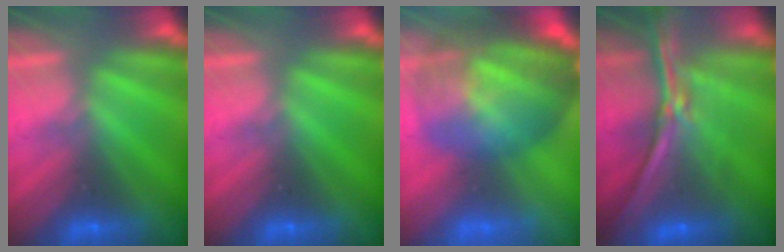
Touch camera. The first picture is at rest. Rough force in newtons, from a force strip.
{"total": 0.0}
{"total": 7.7}
{"total": 7.0}